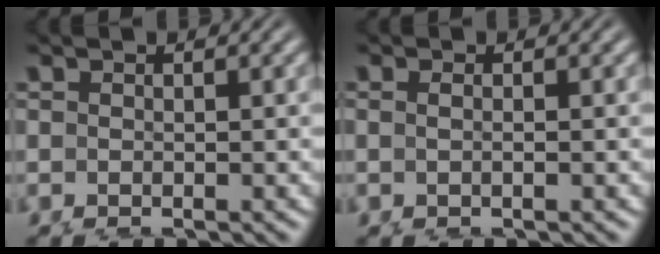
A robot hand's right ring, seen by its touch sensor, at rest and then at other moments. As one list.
[{"total": 1.1, "force": [-0.1, 0.0, 1.1], "torque": [-0.024, 0.001, -0.001]}]